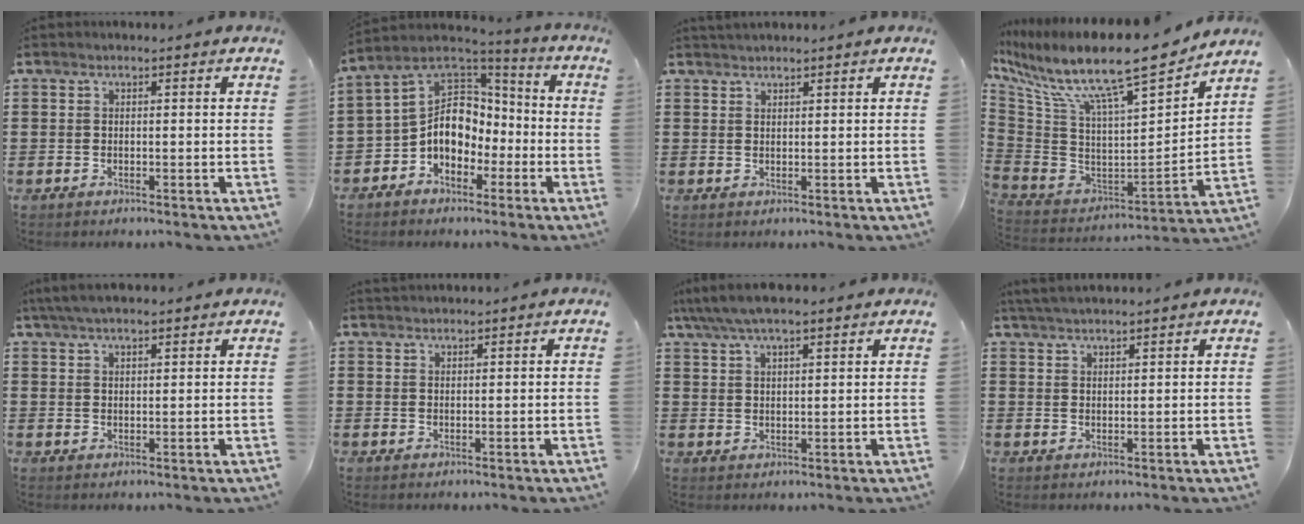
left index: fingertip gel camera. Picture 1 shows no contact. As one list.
[{"total": 9.5, "force": [-2.0, 7.5, 5.4], "torque": [-0.131, 0.004, -0.046]}, {"total": 1.2, "force": [1.2, 0.1, 0.2], "torque": [-0.005, 0.000, 0.023]}, {"total": 14.2, "force": [10.8, 1.7, 9.0], "torque": [-0.196, -0.076, 0.177]}, {"total": 3.6, "force": [2.9, 0.9, 2.0], "torque": [-0.045, 0.004, 0.054]}, {"total": 1.1, "force": [1.1, 0.0, 0.1], "torque": [-0.003, -0.001, 0.022]}, {"total": 5.0, "force": [3.9, 1.2, 2.9], "torque": [-0.066, -0.002, 0.071]}, {"total": 2.8, "force": [2.7, -0.1, 0.7], "torque": [-0.021, -0.001, 0.052]}]